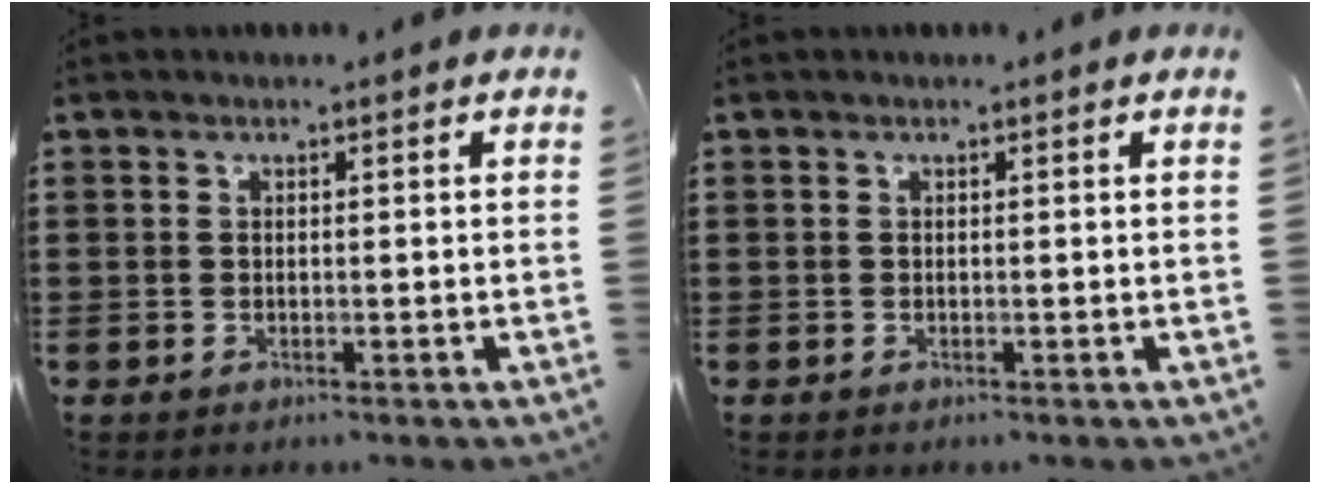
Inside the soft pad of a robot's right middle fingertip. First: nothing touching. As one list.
[{"total": 0.0}]